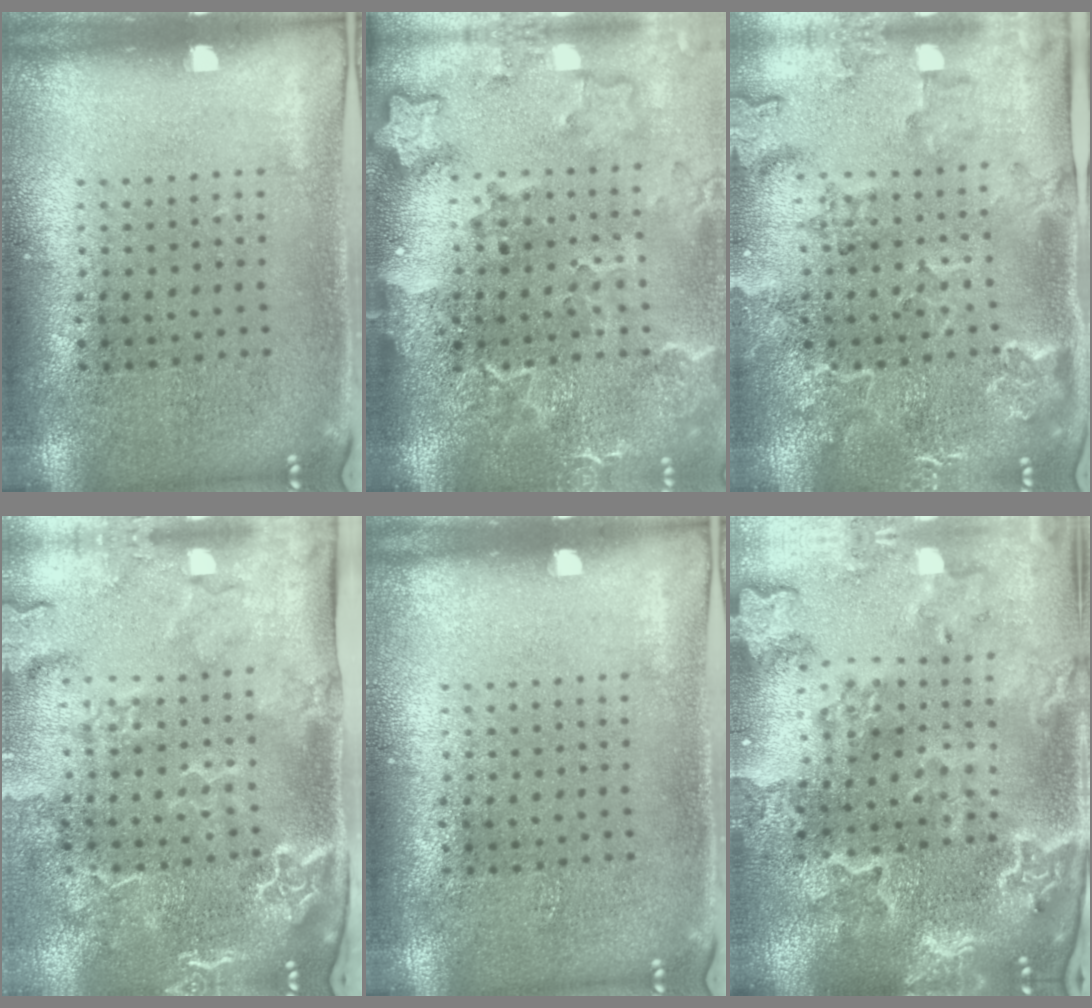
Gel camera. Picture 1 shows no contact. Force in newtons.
{"total": 2.9, "press": 2.2, "slide": 1.8}
{"total": 2.4, "press": 2.2, "slide": 0.8}
{"total": 2.9, "press": 2.4, "slide": 1.6}
{"total": 0.0}
{"total": 2.9, "press": 2.7, "slide": 1.0}